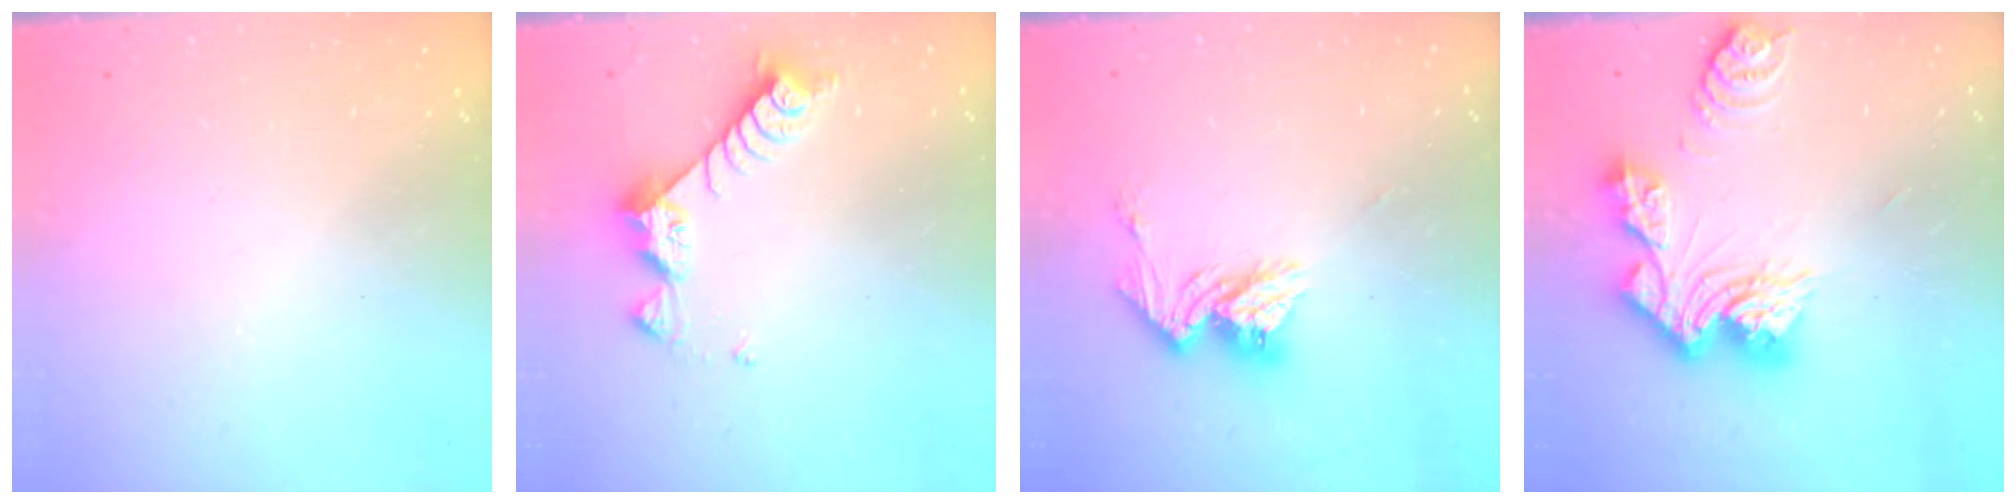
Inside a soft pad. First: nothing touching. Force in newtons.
{"total": 8.3, "press": 8.3, "slide": 0.5}
{"total": 11.2, "press": 11.2, "slide": 0.9}
{"total": 14.3, "press": 14.2, "slide": 1.5}